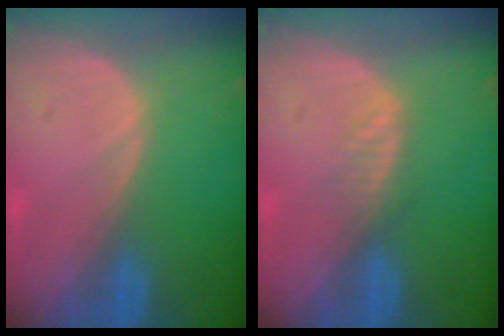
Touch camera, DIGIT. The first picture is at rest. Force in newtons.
{"total": 2.0, "press": 2.0, "slide": 0.2}